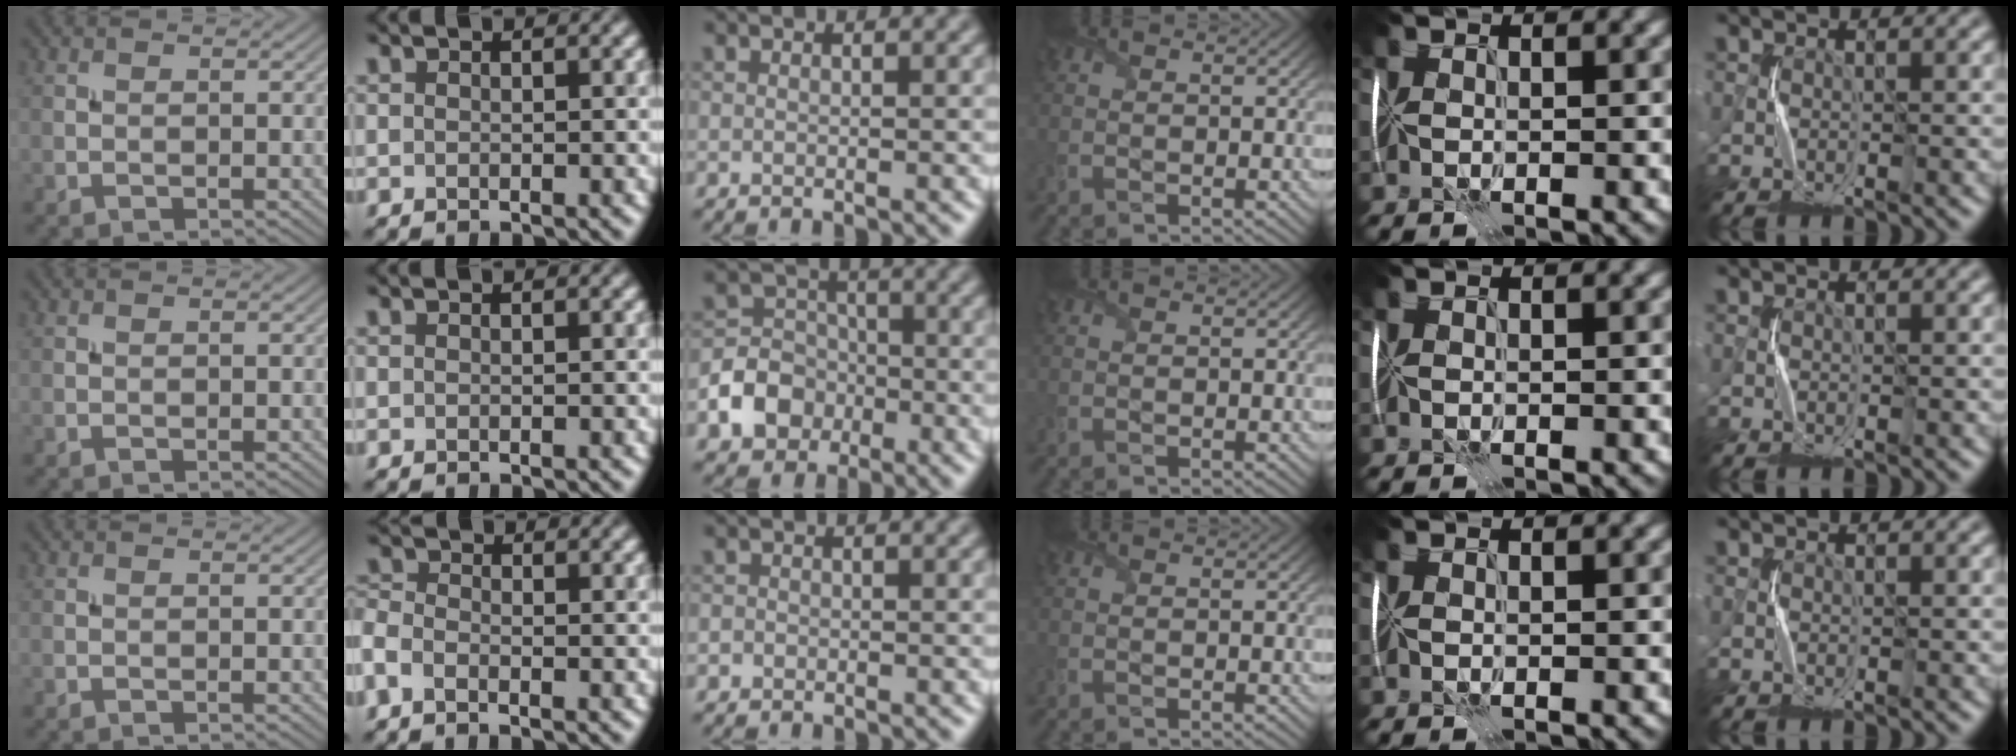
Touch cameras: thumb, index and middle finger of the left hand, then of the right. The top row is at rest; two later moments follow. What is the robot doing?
{"motion": "fold", "object": "shipping label"}